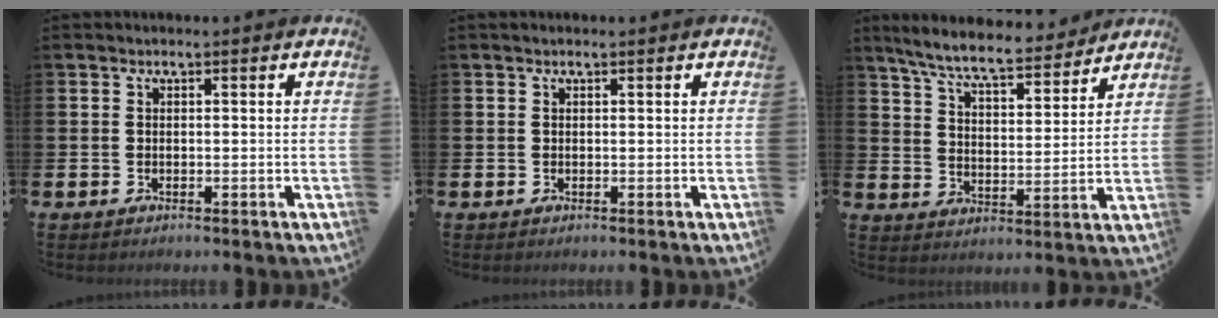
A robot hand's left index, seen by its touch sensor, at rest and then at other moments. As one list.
[{"total": 0.0}, {"total": 7.8, "force": [7.1, 1.1, 2.9], "torque": [-0.090, -0.038, 0.126]}]